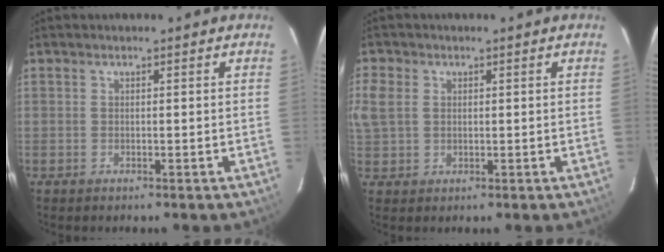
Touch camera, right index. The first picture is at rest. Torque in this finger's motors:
{"motor_torque": [0.86, 0.51, 0.31, 0.09]}